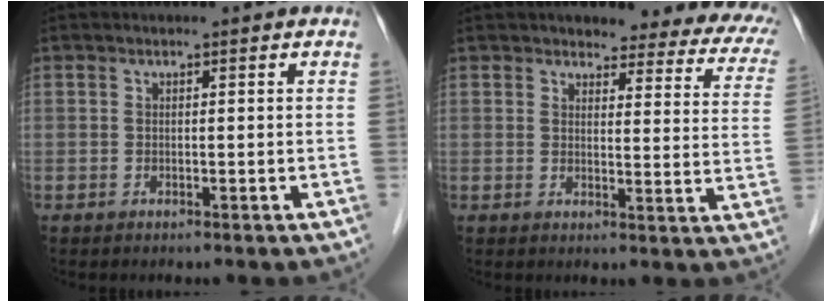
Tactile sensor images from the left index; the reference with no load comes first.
{"total": 15.8, "force": [13.7, 4.4, 6.6], "torque": [-0.032, -0.030, 0.126]}